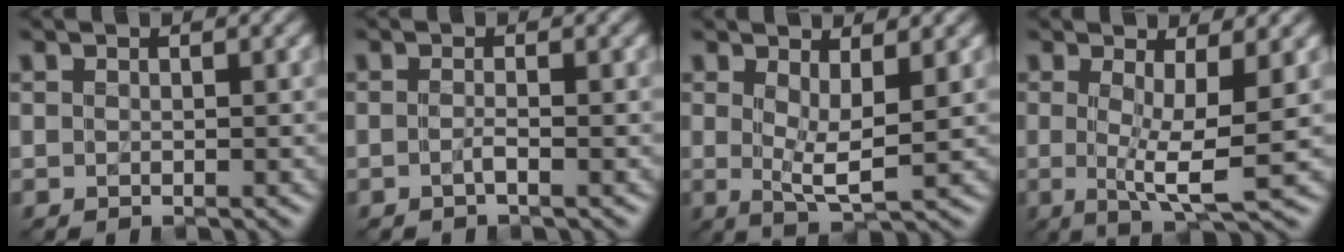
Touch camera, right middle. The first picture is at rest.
{"total": 1.0, "force": [-0.8, -0.1, 0.6], "torque": [-0.011, 0.001, -0.017]}
{"total": 2.8, "force": [0.6, 0.5, 2.7], "torque": [-0.054, -0.009, 0.013]}
{"total": 4.0, "force": [0.0, 0.2, 4.0], "torque": [-0.070, -0.009, -0.001]}